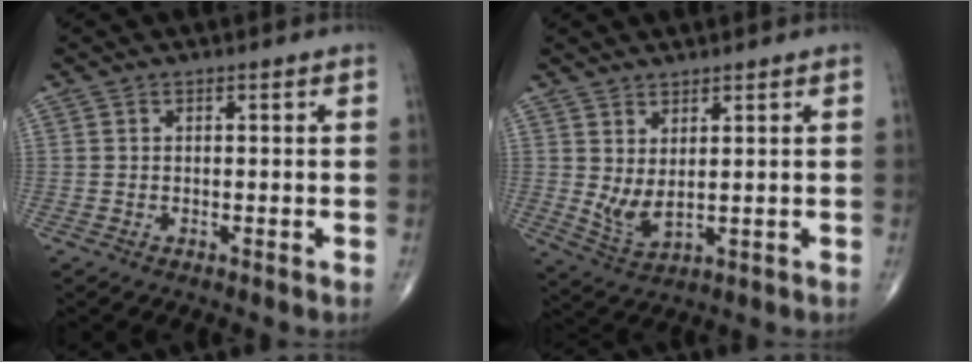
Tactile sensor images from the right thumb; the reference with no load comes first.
{"total": 5.2, "force": [1.4, 2.1, 4.6], "torque": [-0.094, -0.021, 0.037]}